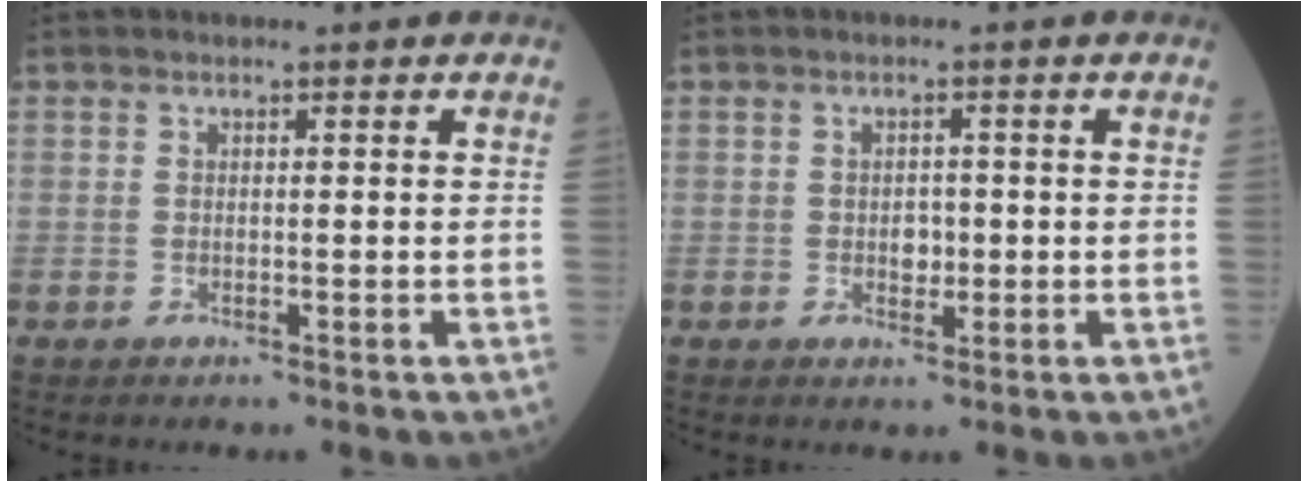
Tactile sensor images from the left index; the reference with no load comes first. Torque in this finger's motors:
{"motor_torque": [0.14, -0.09, 0.00, 0.00]}